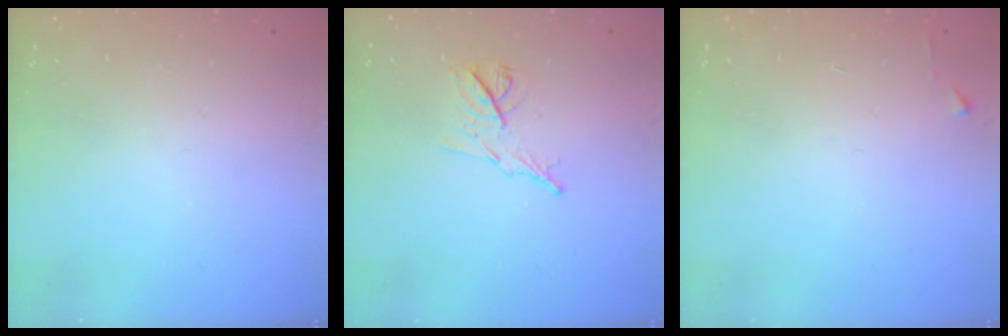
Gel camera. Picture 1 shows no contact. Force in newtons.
{"total": 8.6, "press": 8.6, "slide": 0.7}
{"total": 2.4, "press": 2.4, "slide": 0.3}